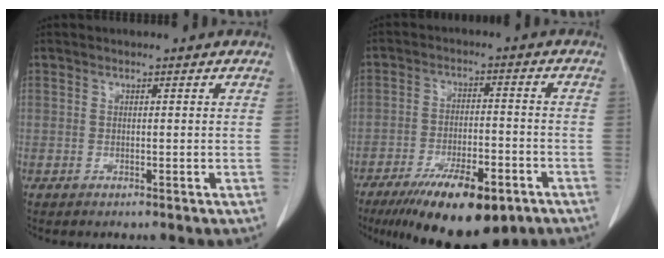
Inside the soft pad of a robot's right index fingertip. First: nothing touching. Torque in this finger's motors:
{"motor_torque": [1.33, -0.81, 0.98, 0.21]}